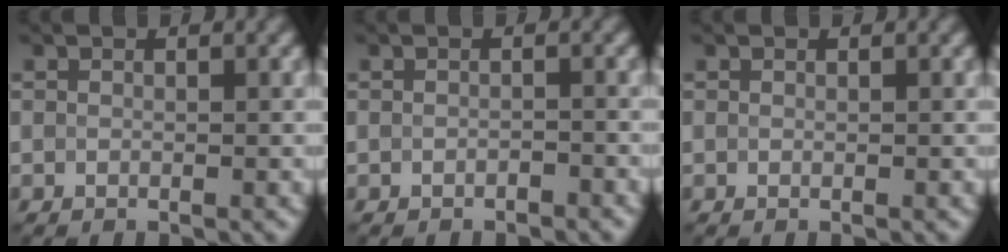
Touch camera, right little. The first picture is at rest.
{"total": 0.7, "force": [-0.5, 0.3, 0.3], "torque": [-0.005, -0.001, -0.008]}
{"total": 0.0}